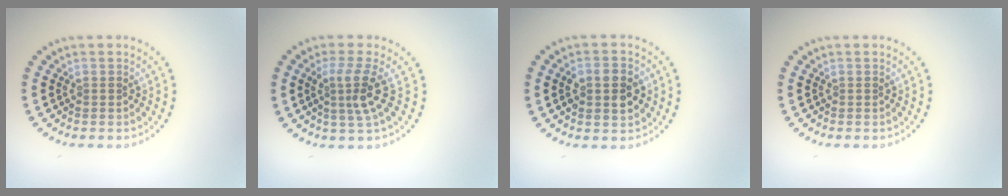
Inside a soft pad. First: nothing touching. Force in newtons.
{"total": 3.1, "press": 2.2, "slide": 2.2}
{"total": 3.7, "press": 3.7, "slide": 0.2}
{"total": 0.0}